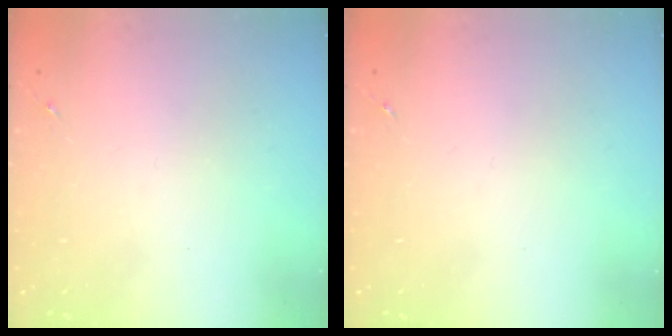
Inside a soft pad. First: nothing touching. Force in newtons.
{"total": 0.0}